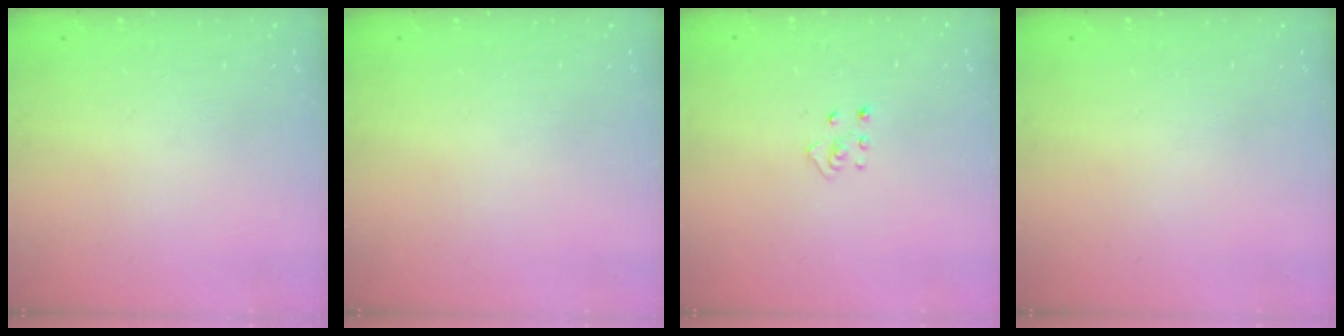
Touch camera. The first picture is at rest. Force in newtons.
{"total": 0.0}
{"total": 2.6, "press": 2.6, "slide": 0.3}
{"total": 0.0}